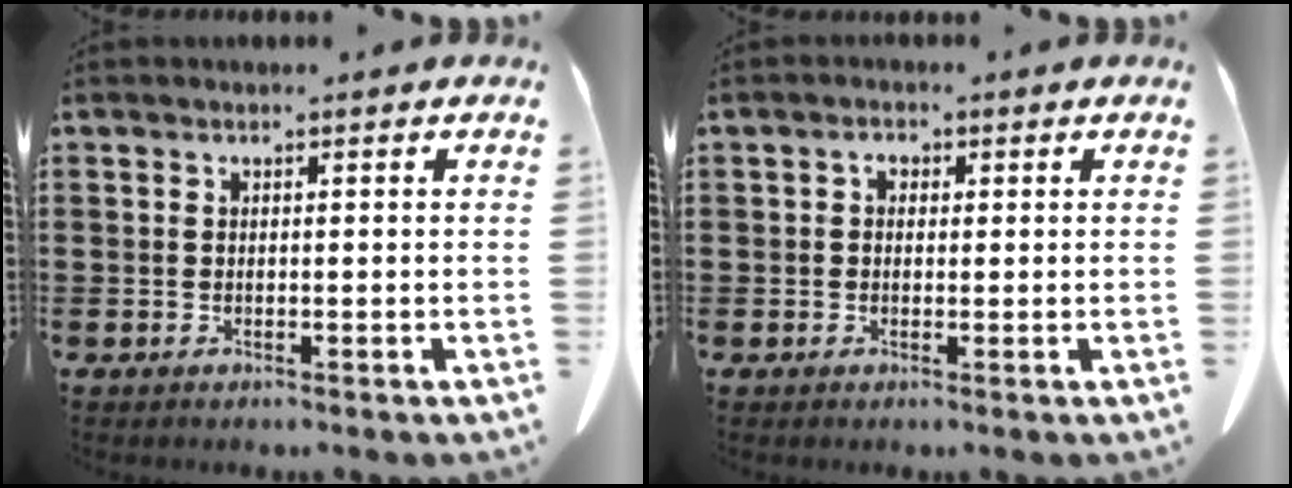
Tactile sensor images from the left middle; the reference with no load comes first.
{"total": 1.5, "force": [0.4, 1.1, 1.0], "torque": [-0.024, 0.009, 0.005]}